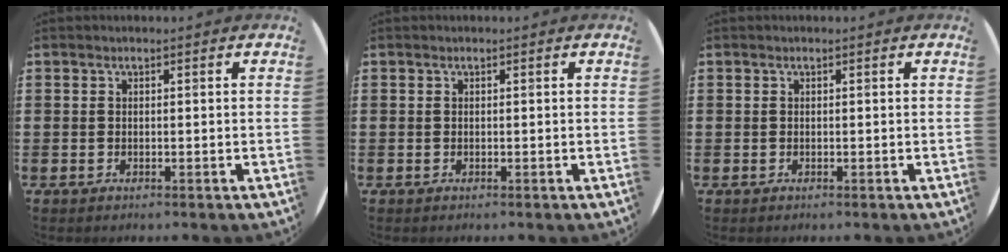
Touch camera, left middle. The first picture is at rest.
{"total": 0.0}
{"total": 0.0}